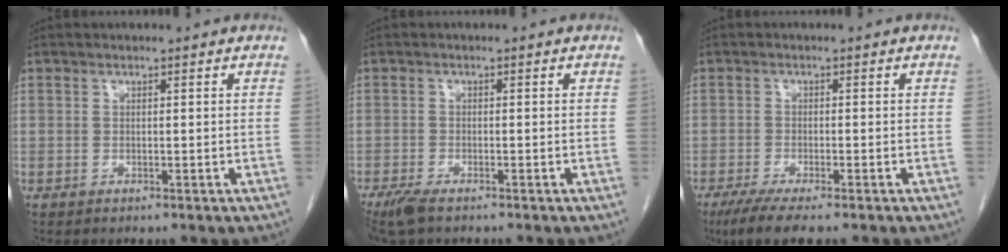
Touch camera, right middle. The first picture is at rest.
{"total": 3.8, "force": [-2.8, 1.0, 2.4], "torque": [-0.053, -0.011, -0.049]}
{"total": 5.9, "force": [-4.3, 0.6, 4.0], "torque": [-0.066, -0.014, -0.068]}